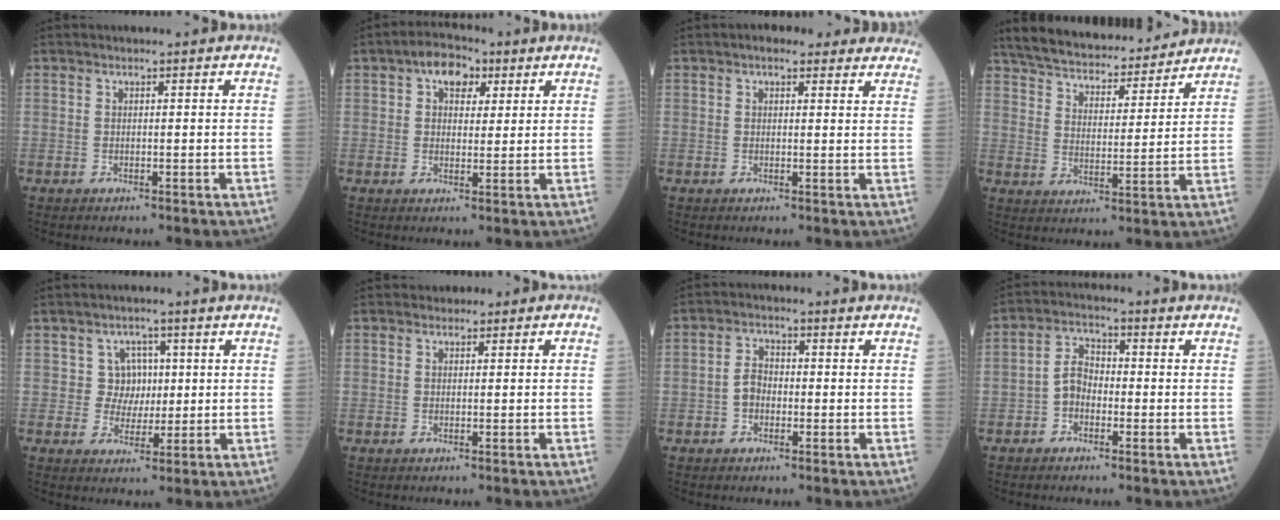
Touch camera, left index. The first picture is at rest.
{"total": 5.4, "force": [2.6, 3.3, 3.4], "torque": [-0.055, 0.024, 0.038]}
{"total": 8.0, "force": [6.8, 2.9, 3.1], "torque": [-0.019, 0.017, 0.070]}
{"total": 20.7, "force": [18.6, 4.8, 7.7], "torque": [-0.133, 0.023, 0.273]}
{"total": 4.4, "force": [0.8, 4.3, 0.5], "torque": [-0.001, 0.008, 0.012]}
{"total": 0.9, "force": [0.3, 0.8, 0.2], "torque": [0.002, 0.002, -0.001]}
{"total": 3.0, "force": [-0.8, 2.1, 2.0], "torque": [-0.039, 0.011, -0.020]}
{"total": 3.9, "force": [-1.2, 2.5, 2.7], "torque": [-0.052, 0.011, -0.032]}